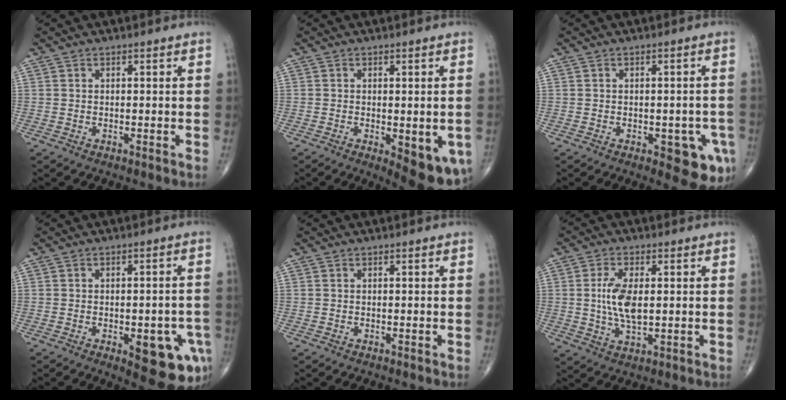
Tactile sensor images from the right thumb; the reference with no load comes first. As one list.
[{"total": 10.4, "force": [-3.5, 4.0, 9.0], "torque": [-0.101, -0.007, -0.037]}, {"total": 8.3, "force": [-3.2, 3.6, 6.8], "torque": [-0.049, 0.001, -0.035]}, {"total": 12.5, "force": [-4.5, 5.1, 10.5], "torque": [-0.103, 0.012, -0.042]}, {"total": 0.0}, {"total": 7.7, "force": [0.5, 3.6, 6.8], "torque": [-0.138, -0.008, 0.011]}]